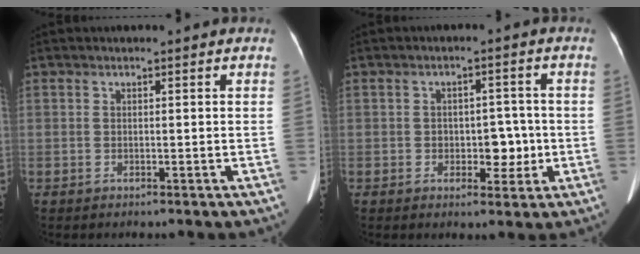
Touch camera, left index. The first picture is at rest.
{"total": 4.2, "force": [-1.4, 2.7, 2.9], "torque": [-0.028, -0.010, -0.018]}